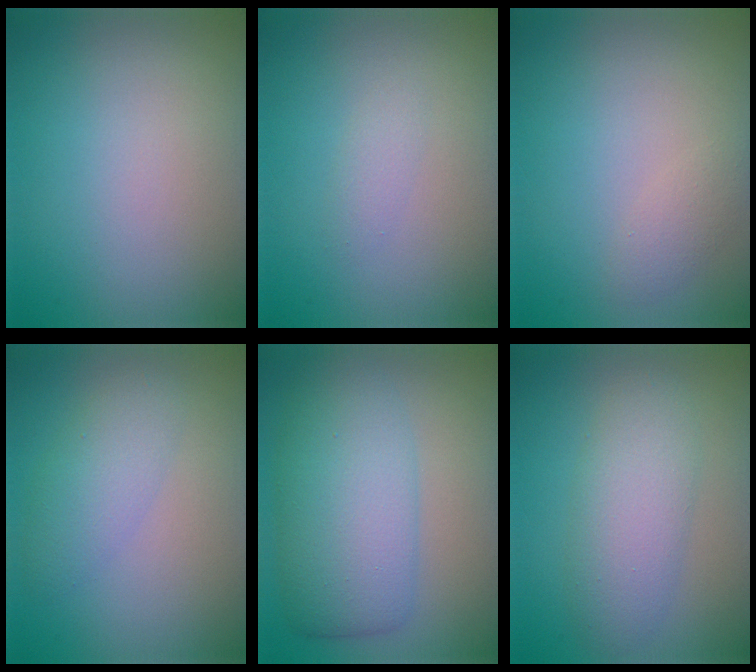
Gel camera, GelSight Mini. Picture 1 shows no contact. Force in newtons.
{"total": 1.0, "press": 1.0, "slide": 0.1}
{"total": 1.3, "press": 1.3, "slide": 0.1}
{"total": 2.7, "press": 2.7, "slide": 0.0}
{"total": 7.1, "press": 7.1, "slide": 0.2}
{"total": 4.3, "press": 4.3, "slide": 0.0}